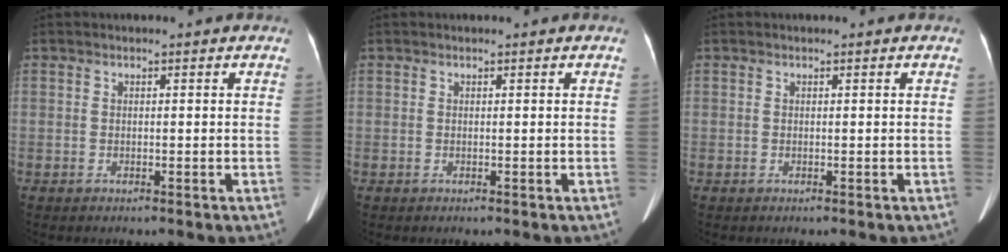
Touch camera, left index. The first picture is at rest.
{"total": 0.0}
{"total": 0.0}